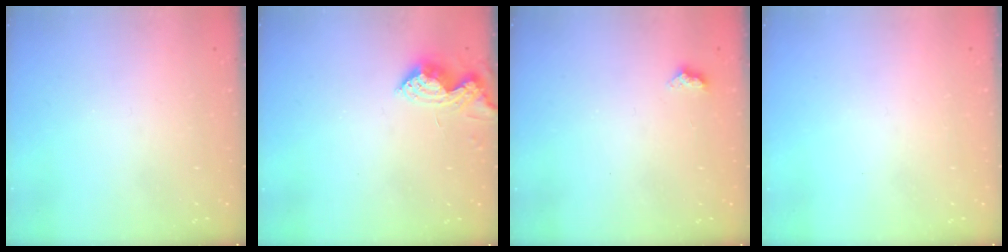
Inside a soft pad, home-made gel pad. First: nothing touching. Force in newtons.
{"total": 7.6, "press": 7.6, "slide": 0.6}
{"total": 5.1, "press": 5.0, "slide": 0.6}
{"total": 0.0}